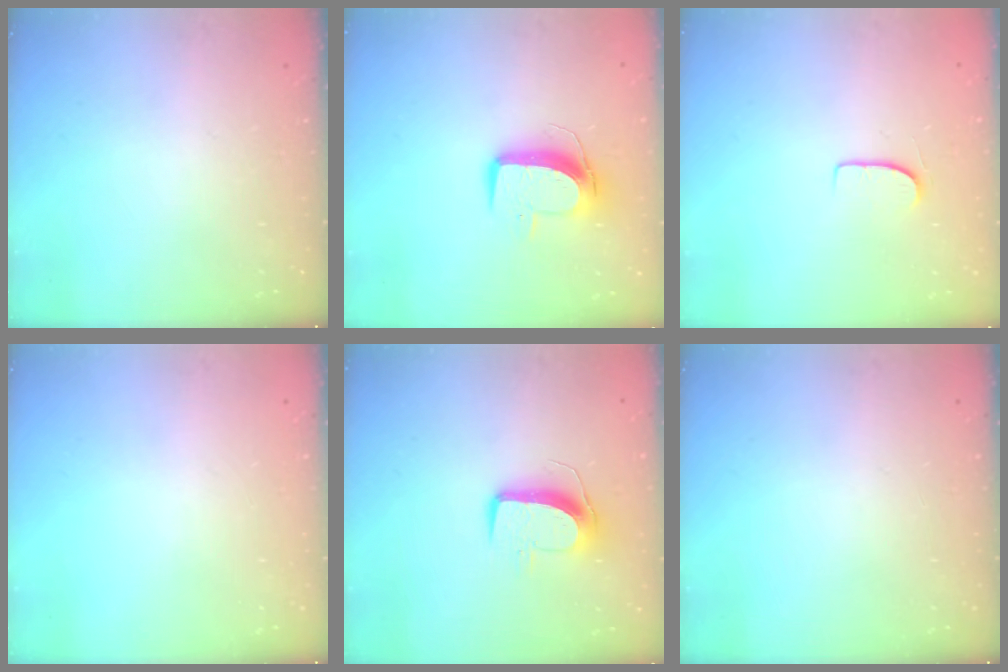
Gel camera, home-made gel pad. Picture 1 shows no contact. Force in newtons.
{"total": 10.3, "press": 10.3, "slide": 0.7}
{"total": 6.1, "press": 6.1, "slide": 0.5}
{"total": 0.0}
{"total": 9.8, "press": 9.8, "slide": 0.4}
{"total": 0.0}